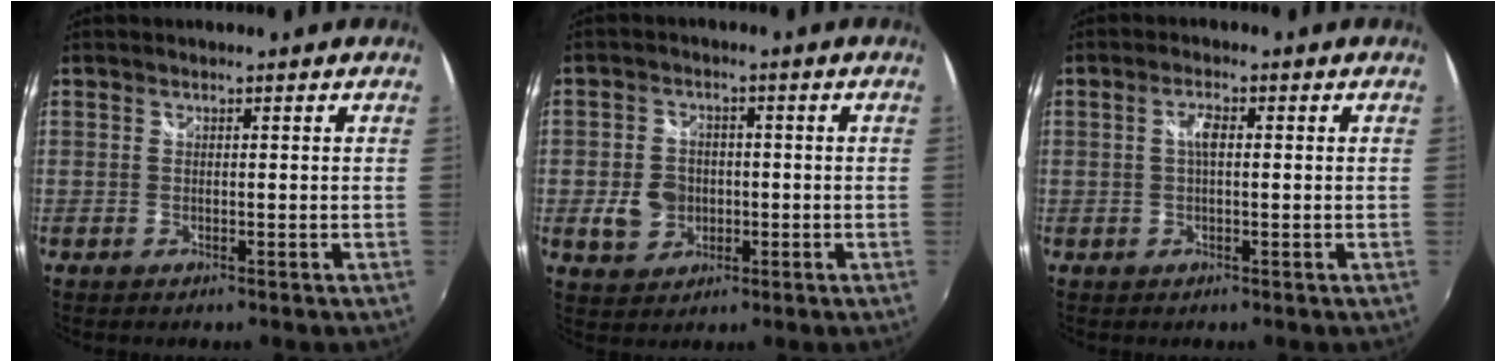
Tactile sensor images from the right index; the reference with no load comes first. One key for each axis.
{"total": 6.4, "fx": -1.1, "fy": 5.3, "fz": 3.4, "tx": -0.078, "ty": 0.005, "tz": -0.016}
{"total": 2.4, "fx": 0.2, "fy": 0.9, "fz": 2.3, "tx": -0.043, "ty": 0.006, "tz": 0.002}